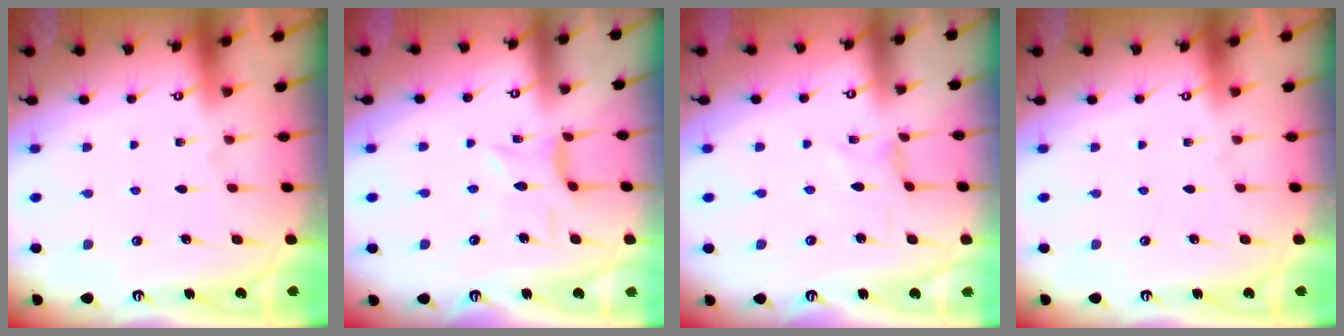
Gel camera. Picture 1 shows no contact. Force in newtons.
{"total": 2.4, "press": 2.4, "slide": 0.1}
{"total": 0.0}
{"total": 0.0}